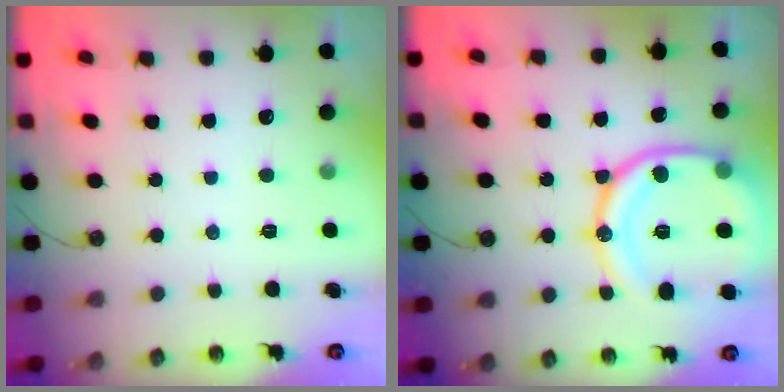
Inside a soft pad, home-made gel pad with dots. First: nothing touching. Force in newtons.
{"total": 20.3, "press": 20.2, "slide": 2.3}